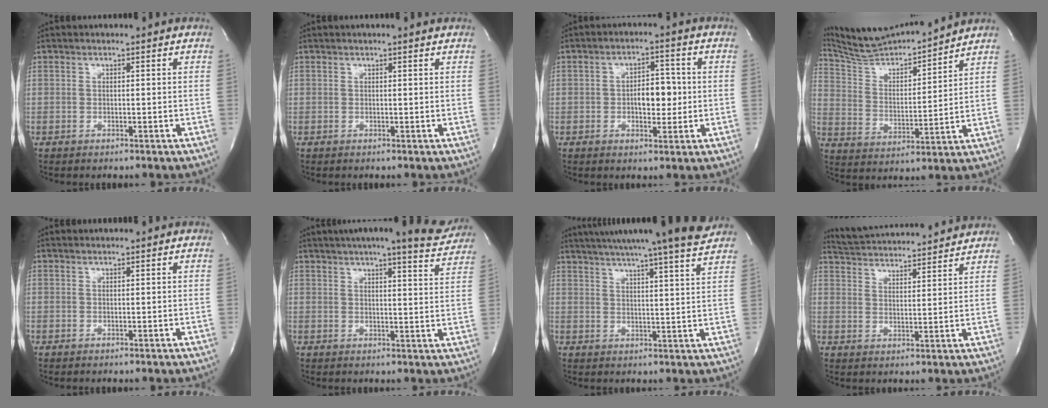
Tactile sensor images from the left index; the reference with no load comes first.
{"total": 0.6, "force": [0.4, -0.1, 0.4], "torque": [-0.015, 0.006, 0.006]}
{"total": 5.3, "force": [-0.3, 2.7, 4.5], "torque": [-0.068, 0.010, -0.003]}
{"total": 15.3, "force": [14.6, 0.3, 4.4], "torque": [-0.089, 0.006, 0.258]}
{"total": 0.9, "force": [0.8, 0.0, 0.4], "torque": [-0.011, 0.016, 0.013]}
{"total": 15.2, "force": [13.4, 2.0, 7.0], "torque": [-0.099, 0.020, 0.158]}
{"total": 19.5, "force": [17.4, -1.5, 8.7], "torque": [-0.148, -0.021, 0.231]}
{"total": 16.3, "force": [15.6, 1.3, 4.5], "torque": [-0.088, 0.025, 0.229]}